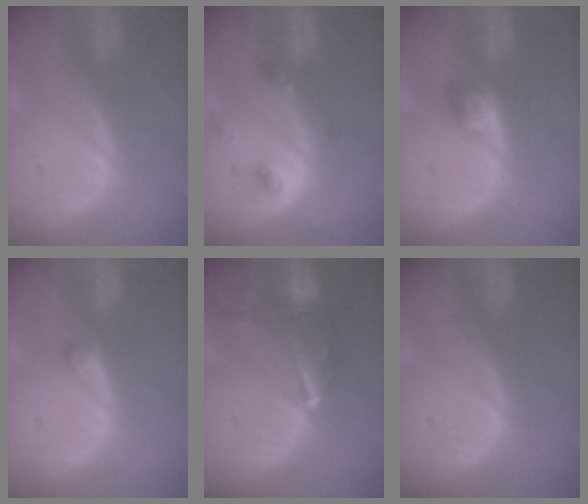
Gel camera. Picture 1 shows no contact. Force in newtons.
{"total": 3.9, "press": 3.9, "slide": 0.7}
{"total": 2.8, "press": 2.6, "slide": 1.0}
{"total": 1.0, "press": 1.0, "slide": 0.2}
{"total": 9.2, "press": 8.1, "slide": 4.3}
{"total": 0.0}